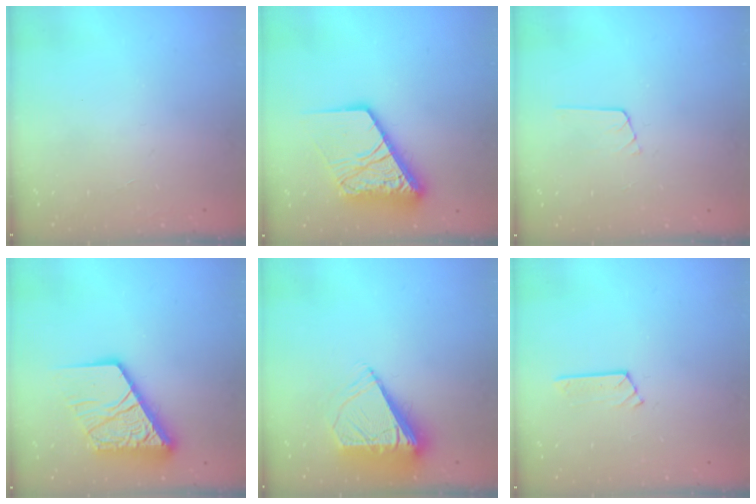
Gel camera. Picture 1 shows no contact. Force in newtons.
{"total": 18.1, "press": 17.9, "slide": 2.1}
{"total": 3.3, "press": 3.3, "slide": 0.3}
{"total": 15.5, "press": 15.4, "slide": 1.9}
{"total": 8.5, "press": 8.4, "slide": 1.2}
{"total": 2.4, "press": 2.4, "slide": 0.1}